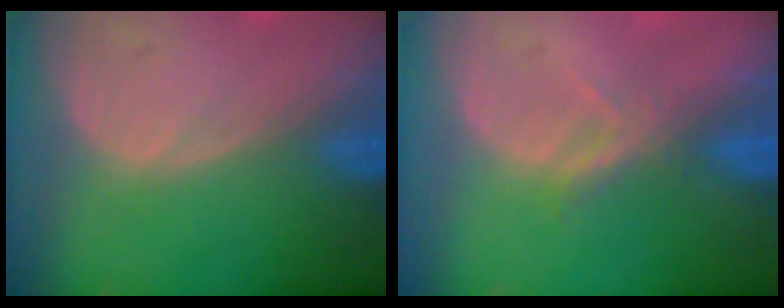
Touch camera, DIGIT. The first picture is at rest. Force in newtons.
{"total": 2.1, "press": 1.9, "slide": 0.9}